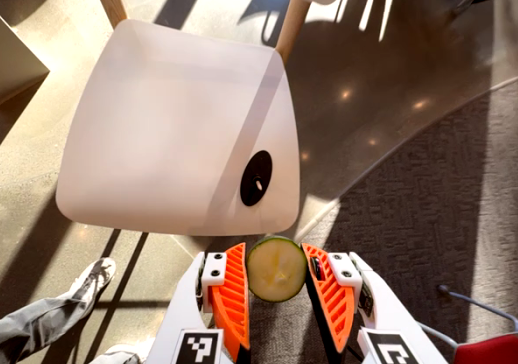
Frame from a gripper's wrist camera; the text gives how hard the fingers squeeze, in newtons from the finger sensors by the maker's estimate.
{"total": 9.7, "left": 9.7, "right": 9.6}